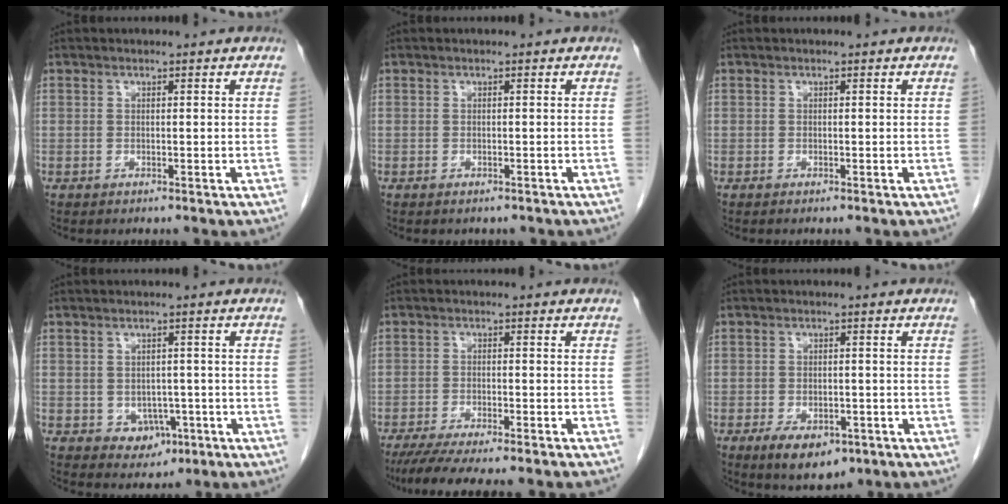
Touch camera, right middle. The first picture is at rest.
{"total": 2.1, "force": [-1.7, 0.9, 0.7], "torque": [-0.011, -0.002, -0.016]}
{"total": 0.0}
{"total": 4.0, "force": [-1.2, 3.2, 2.0], "torque": [-0.016, 0.005, -0.003]}
{"total": 11.7, "force": [-10.0, 0.4, 6.1], "torque": [-0.074, -0.020, -0.146]}
{"total": 7.2, "force": [-4.2, 3.7, 4.6], "torque": [-0.065, -0.003, -0.055]}